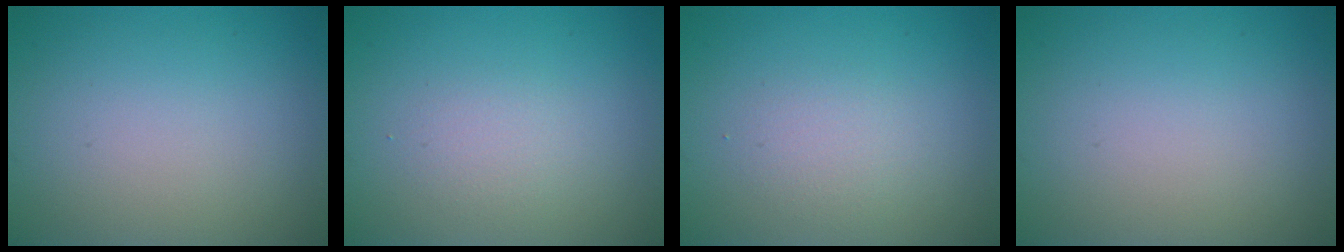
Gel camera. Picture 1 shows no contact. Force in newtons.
{"total": 1.4, "press": 1.4, "slide": 0.0}
{"total": 1.7, "press": 1.7, "slide": 0.2}
{"total": 0.0}